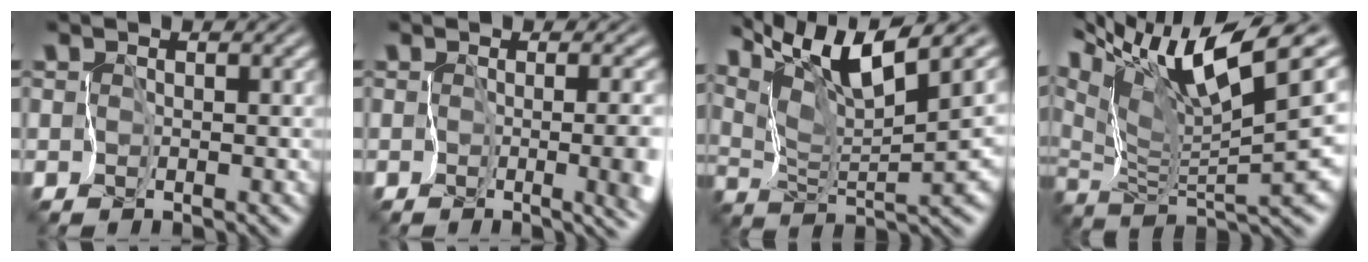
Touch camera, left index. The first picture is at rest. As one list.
[{"total": 5.2, "force": [-1.1, 1.9, 4.7], "torque": [-0.047, -0.022, 0.001]}, {"total": 8.1, "force": [6.0, 0.3, 5.5], "torque": [-0.106, 0.018, 0.116]}, {"total": 12.0, "force": [7.2, 1.0, 9.5], "torque": [-0.162, 0.022, 0.136]}]